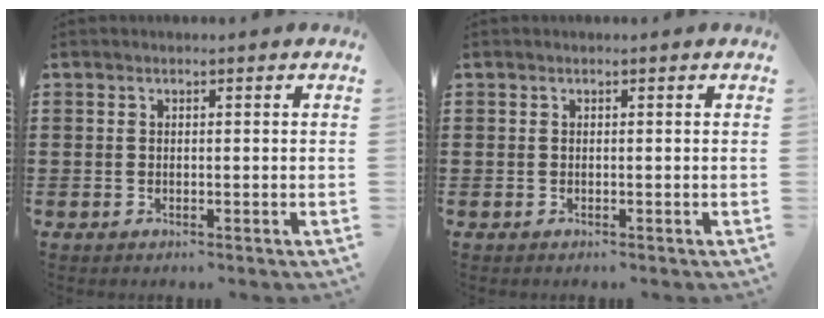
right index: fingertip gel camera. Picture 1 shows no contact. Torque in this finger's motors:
{"motor_torque": [-1.49, 0.65, -0.37, -0.21]}